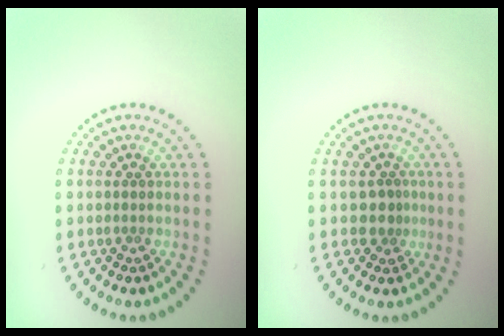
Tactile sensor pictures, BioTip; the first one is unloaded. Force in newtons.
{"total": 1.3, "press": 0.8, "slide": 0.9}